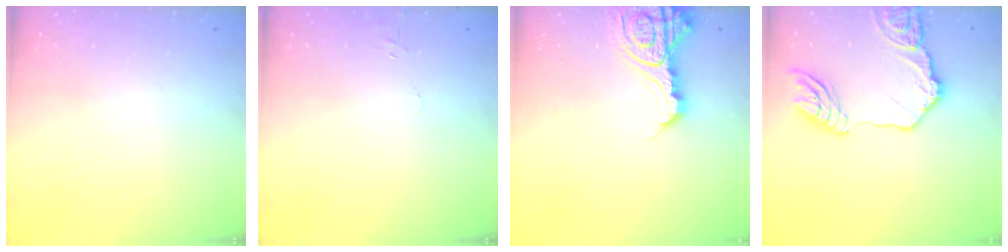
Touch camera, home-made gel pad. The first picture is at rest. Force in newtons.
{"total": 4.6, "press": 4.5, "slide": 0.4}
{"total": 14.3, "press": 14.2, "slide": 1.6}
{"total": 17.3, "press": 17.2, "slide": 1.8}